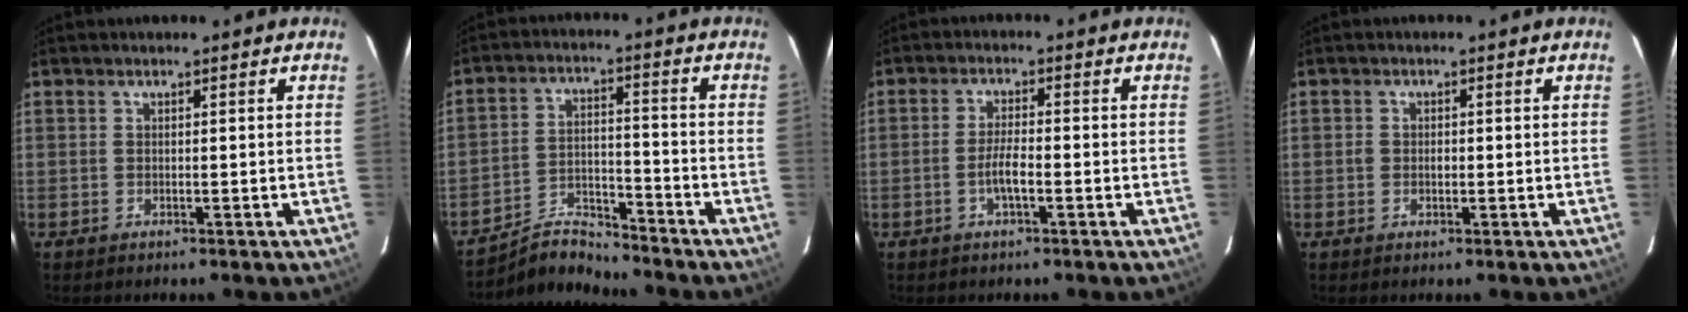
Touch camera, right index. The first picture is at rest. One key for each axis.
{"total": 7.2, "fx": -7.2, "fy": 0.6, "fz": -0.1, "tx": -0.010, "ty": 0.027, "tz": -0.134}
{"total": 3.6, "fx": -1.5, "fy": 0.7, "fz": 3.2, "tx": -0.067, "ty": 0.000, "tz": -0.027}
{"total": 1.2, "fx": -0.3, "fy": 1.1, "fz": 0.6, "tx": -0.010, "ty": 0.003, "tz": -0.006}